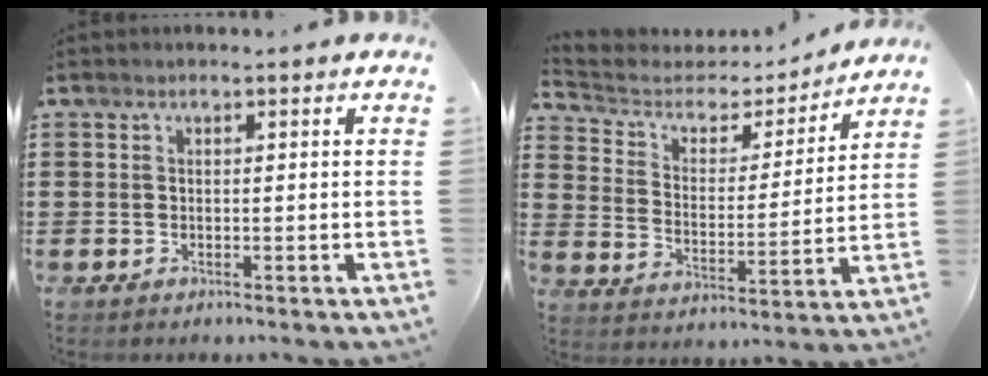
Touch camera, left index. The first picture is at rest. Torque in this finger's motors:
{"motor_torque": [2.14, 0.00, 0.04, 0.00]}